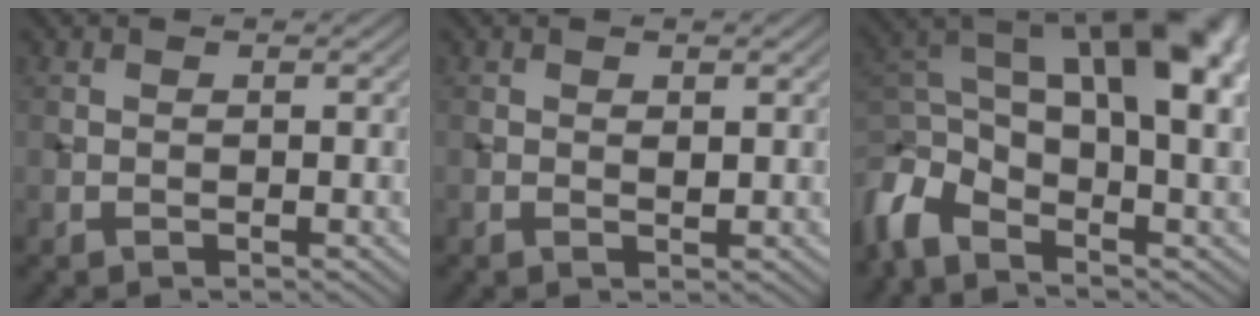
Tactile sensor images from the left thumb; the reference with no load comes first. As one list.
[{"total": 1.0, "force": [0.3, 0.4, 0.9], "torque": [-0.013, -0.004, 0.005]}, {"total": 15.7, "force": [0.5, 8.0, 13.6], "torque": [-0.260, 0.006, 0.018]}]